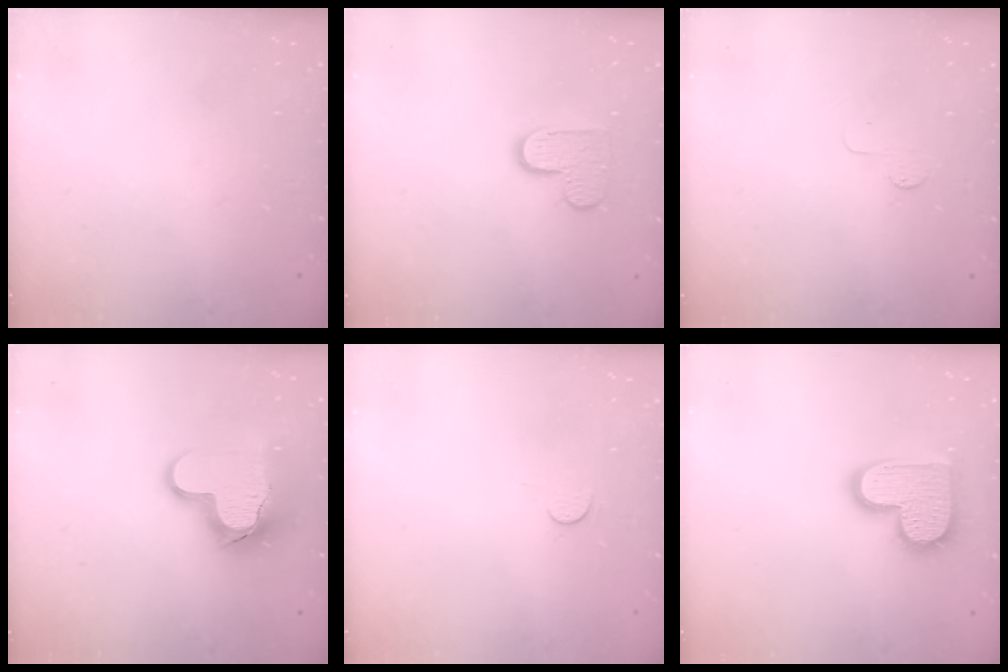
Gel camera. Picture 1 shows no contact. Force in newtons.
{"total": 8.3, "press": 8.2, "slide": 0.5}
{"total": 2.6, "press": 2.6, "slide": 0.3}
{"total": 14.3, "press": 14.3, "slide": 1.1}
{"total": 2.8, "press": 2.8, "slide": 0.4}
{"total": 15.1, "press": 15.0, "slide": 0.9}